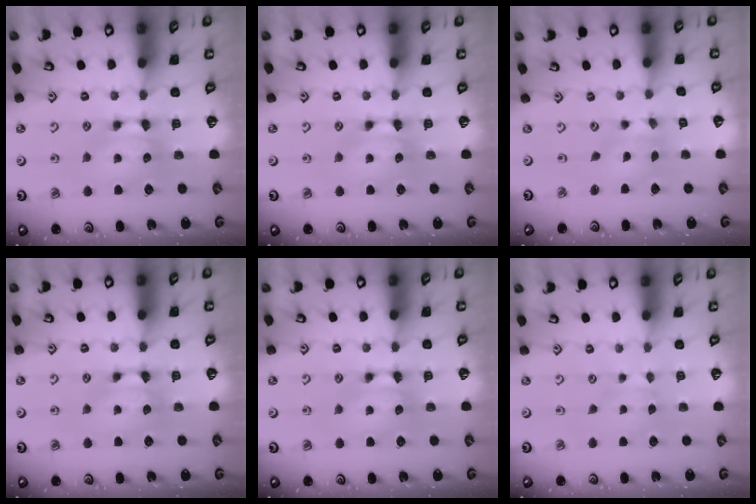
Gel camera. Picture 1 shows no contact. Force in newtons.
{"total": 0.0}
{"total": 1.3, "press": 0.3, "slide": 1.3}
{"total": 0.9, "press": 0.3, "slide": 0.8}
{"total": 0.0}
{"total": 2.4, "press": 2.3, "slide": 0.4}